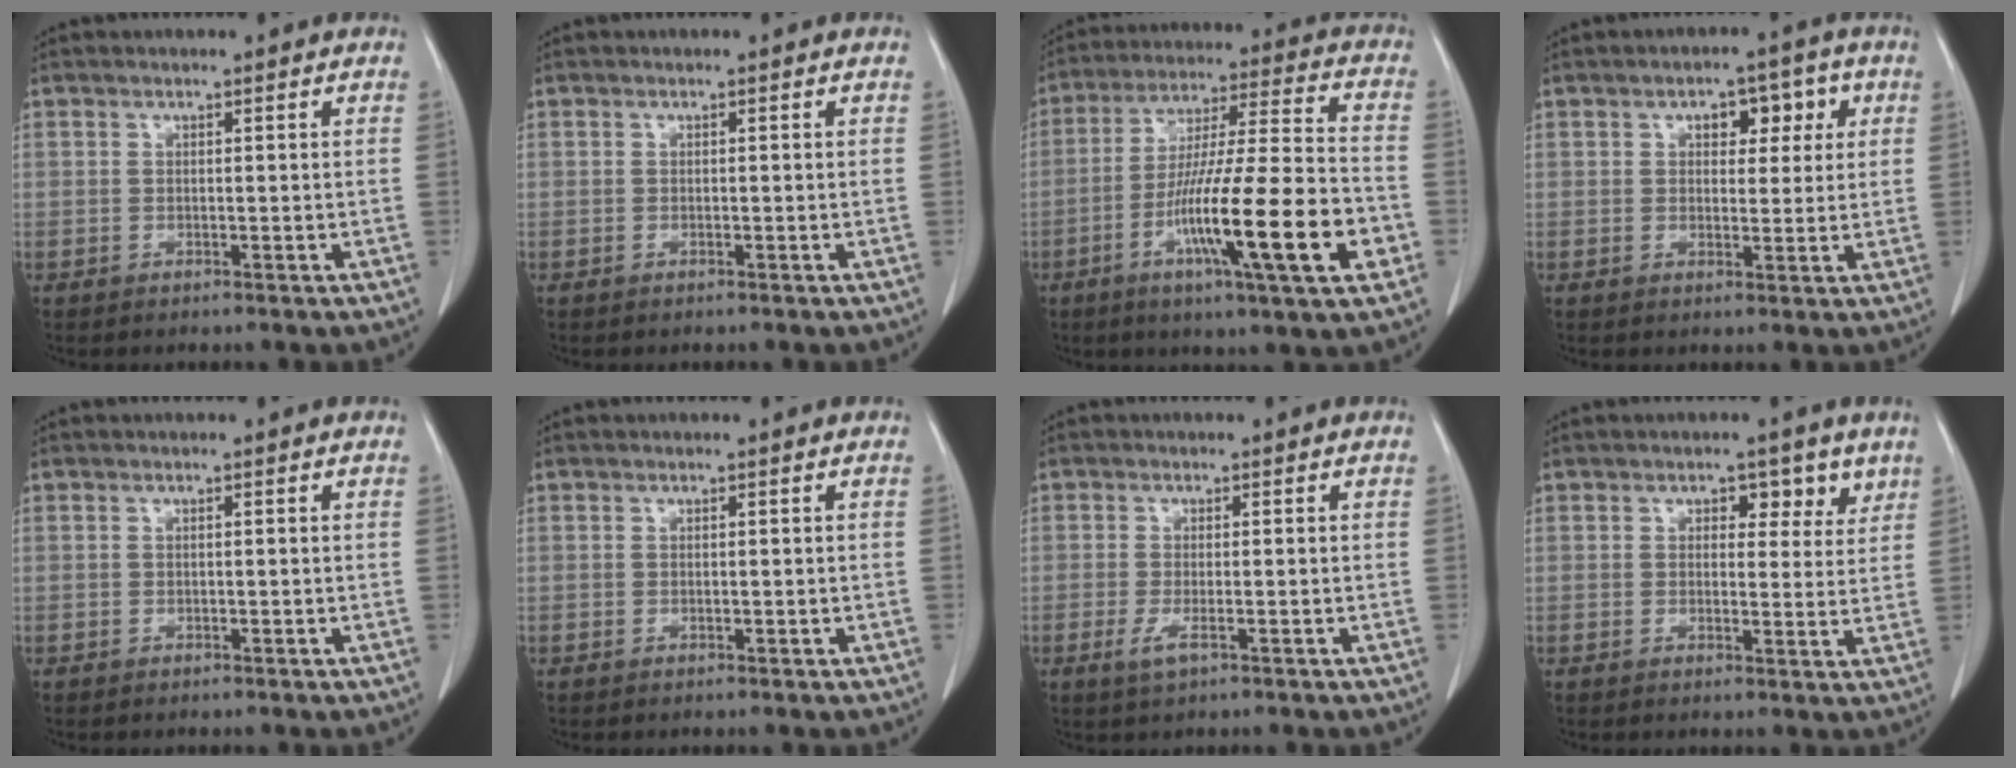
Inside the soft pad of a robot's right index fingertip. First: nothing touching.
{"total": 0.0}
{"total": 20.3, "force": [-7.0, 0.7, 19.0], "torque": [-0.311, -0.019, -0.118]}
{"total": 5.5, "force": [2.2, 3.1, 4.0], "torque": [-0.043, 0.019, 0.029]}
{"total": 0.0}
{"total": 0.0}
{"total": 2.6, "force": [-1.1, 0.5, 2.3], "torque": [-0.046, -0.007, -0.019]}
{"total": 4.3, "force": [2.7, 2.5, 2.2], "torque": [-0.007, 0.005, 0.032]}